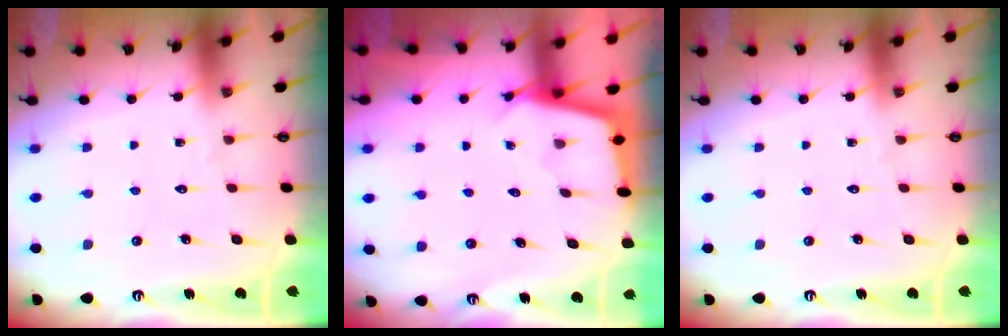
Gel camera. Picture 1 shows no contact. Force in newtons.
{"total": 2.3, "press": 2.3, "slide": 0.1}
{"total": 0.0}